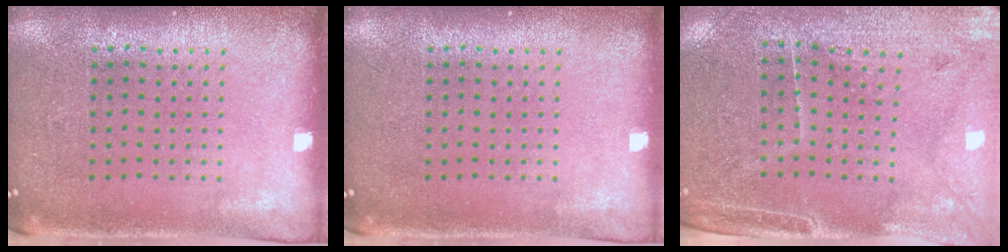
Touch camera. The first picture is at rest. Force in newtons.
{"total": 0.0}
{"total": 3.2, "press": 2.9, "slide": 1.3}